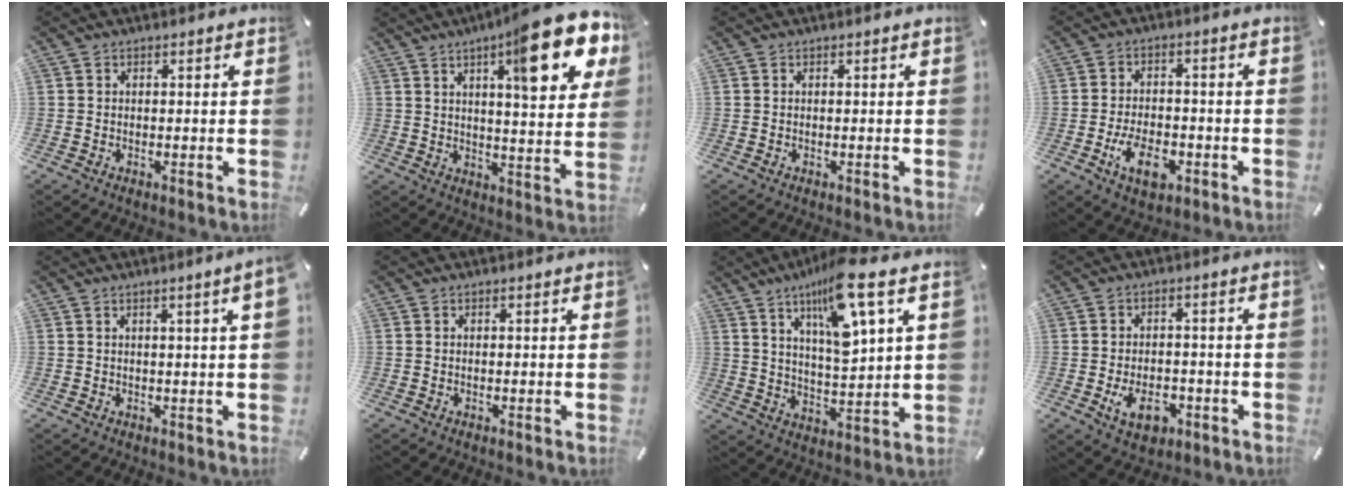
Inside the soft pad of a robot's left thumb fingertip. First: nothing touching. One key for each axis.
{"total": 18.9, "fx": 10.3, "fy": 4.9, "fz": 15.0, "tx": -0.204, "ty": -0.057, "tz": 0.151}
{"total": 0.0}
{"total": 8.5, "fx": -3.4, "fy": 5.2, "fz": 5.8, "tx": -0.112, "ty": 0.009, "tz": -0.063}
{"total": 3.2, "fx": 1.3, "fy": -0.1, "fz": 3.0, "tx": -0.056, "ty": -0.003, "tz": 0.021}
{"total": 0.0}
{"total": 14.4, "fx": 8.7, "fy": 3.3, "fz": 11.0, "tx": -0.189, "ty": -0.039, "tz": 0.143}
{"total": 7.7, "fx": -2.7, "fy": 5.2, "fz": 4.9, "tx": -0.085, "ty": 0.005, "tz": -0.049}